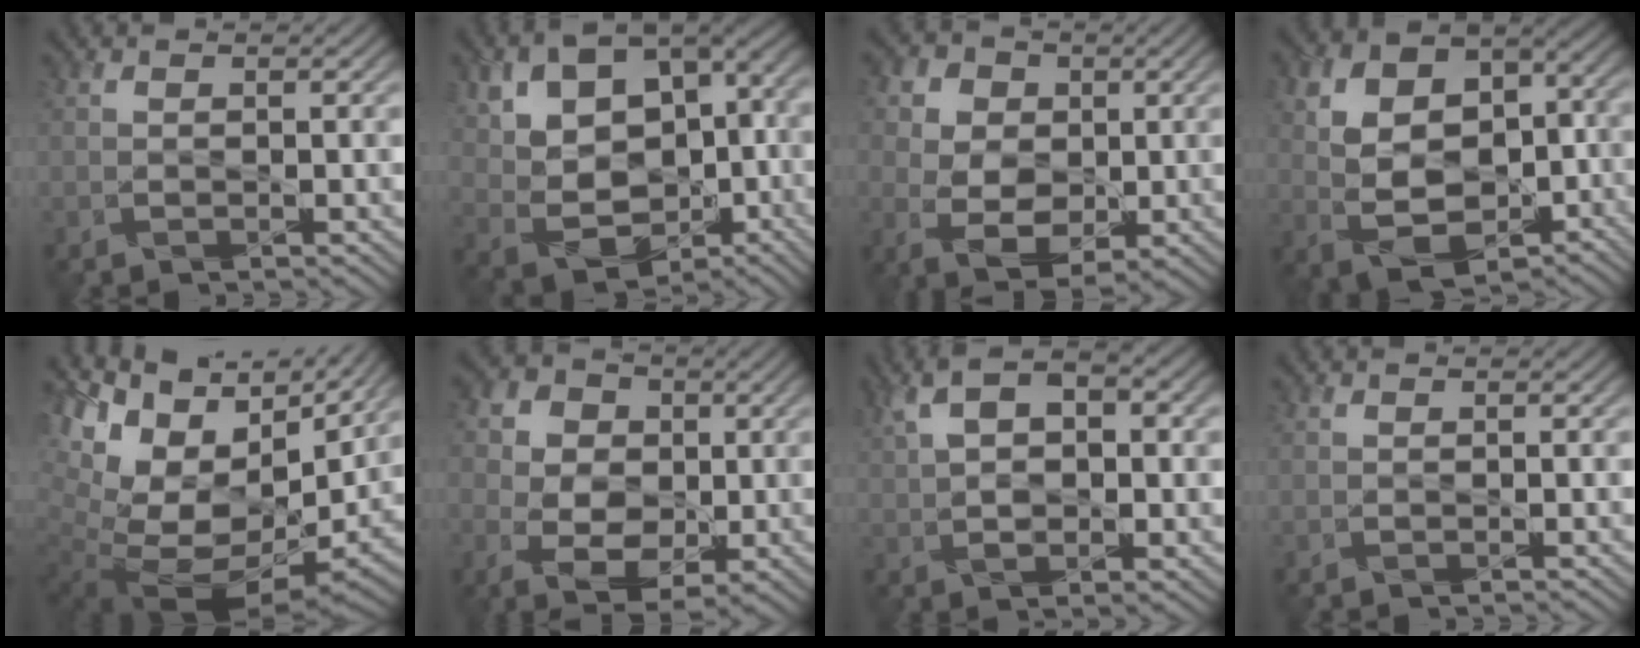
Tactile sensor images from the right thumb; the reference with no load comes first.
{"total": 12.4, "force": [0.9, 8.8, 8.8], "torque": [-0.170, -0.004, 0.022]}
{"total": 8.0, "force": [1.4, 6.3, 4.7], "torque": [-0.115, 0.010, 0.013]}
{"total": 11.0, "force": [-0.4, 7.4, 8.1], "torque": [-0.154, -0.002, -0.003]}
{"total": 17.1, "force": [2.8, 11.5, 12.4], "torque": [-0.200, -0.009, 0.092]}
{"total": 8.4, "force": [0.1, 6.7, 5.0], "torque": [-0.121, -0.004, 0.000]}
{"total": 9.4, "force": [2.6, 4.8, 7.6], "torque": [-0.149, 0.009, 0.037]}
{"total": 0.0}